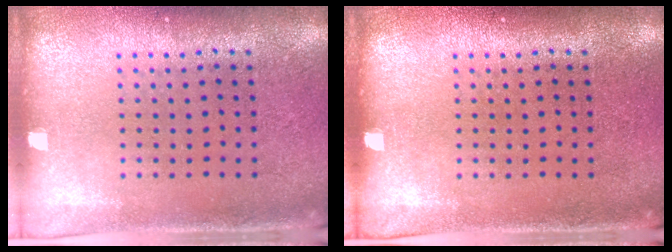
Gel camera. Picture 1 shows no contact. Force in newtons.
{"total": 0.0}